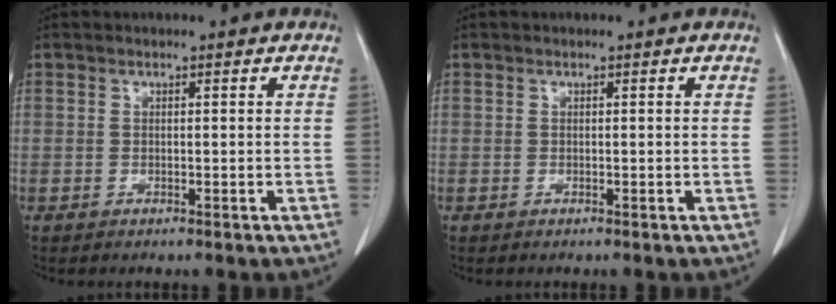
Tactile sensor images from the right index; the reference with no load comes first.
{"total": 0.0}